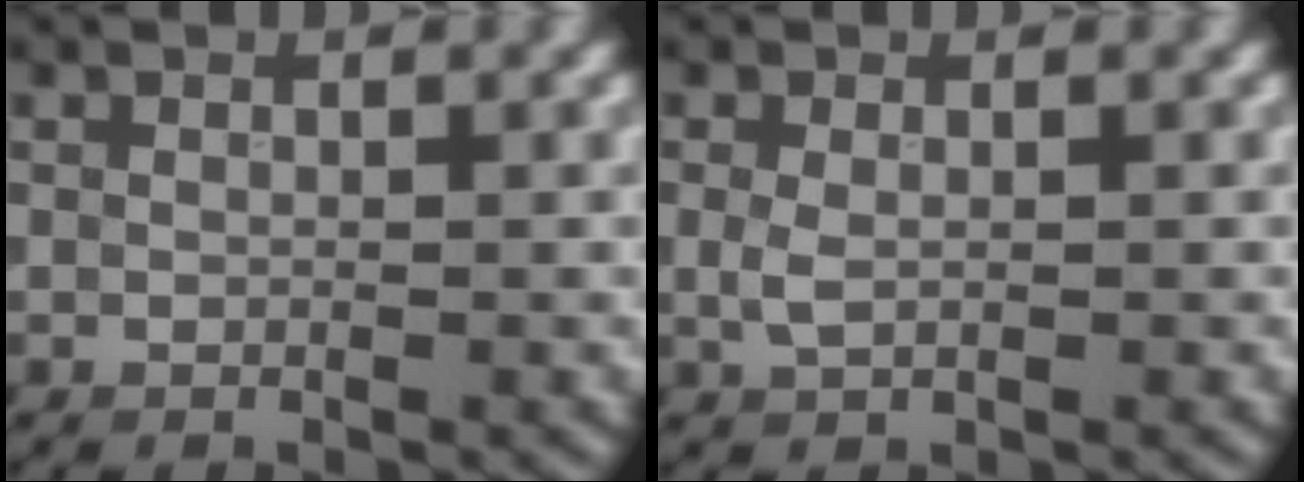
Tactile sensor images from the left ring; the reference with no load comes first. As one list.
[{"total": 1.4, "force": [0.1, 0.8, 1.1], "torque": [-0.027, -0.001, 0.004]}]